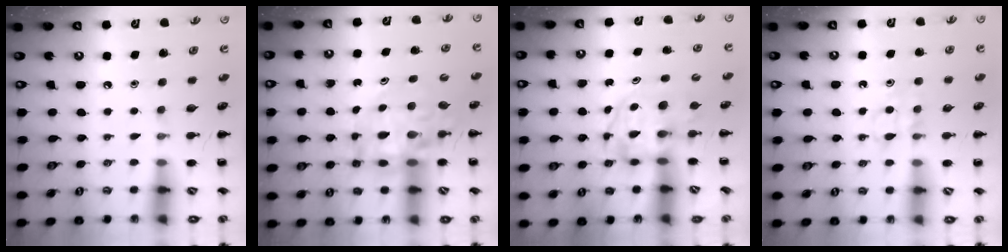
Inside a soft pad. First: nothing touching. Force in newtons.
{"total": 13.3, "press": 12.7, "slide": 3.8}
{"total": 3.3, "press": 3.3, "slide": 0.5}
{"total": 3.7, "press": 3.5, "slide": 1.3}